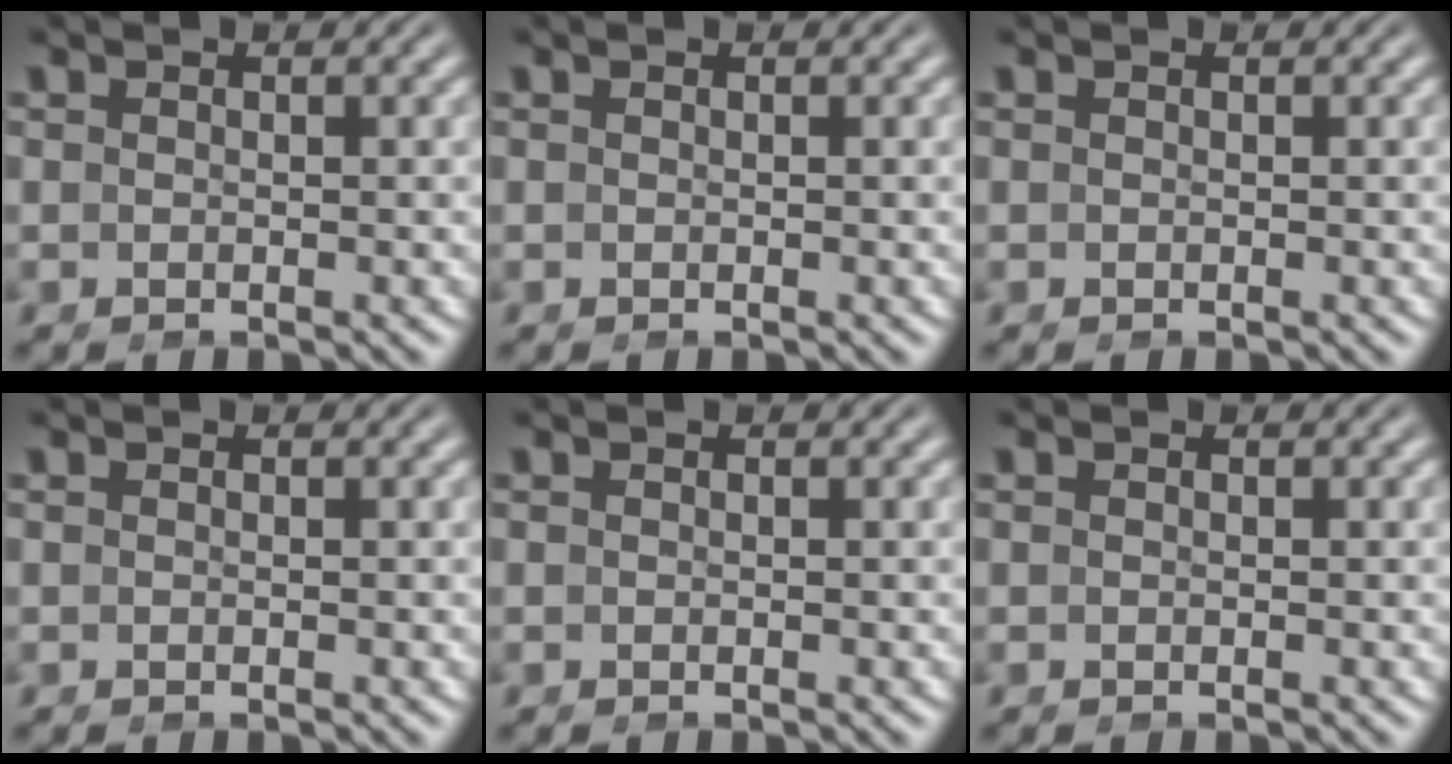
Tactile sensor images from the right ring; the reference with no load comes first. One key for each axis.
{"total": 0.0}
{"total": 0.0}
{"total": 0.0}
{"total": 0.0}
{"total": 0.0}